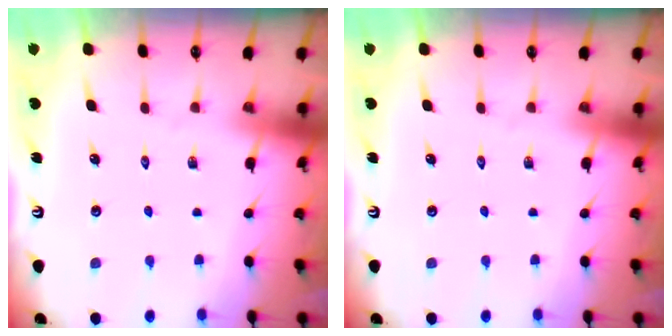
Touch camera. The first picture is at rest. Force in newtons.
{"total": 0.0}